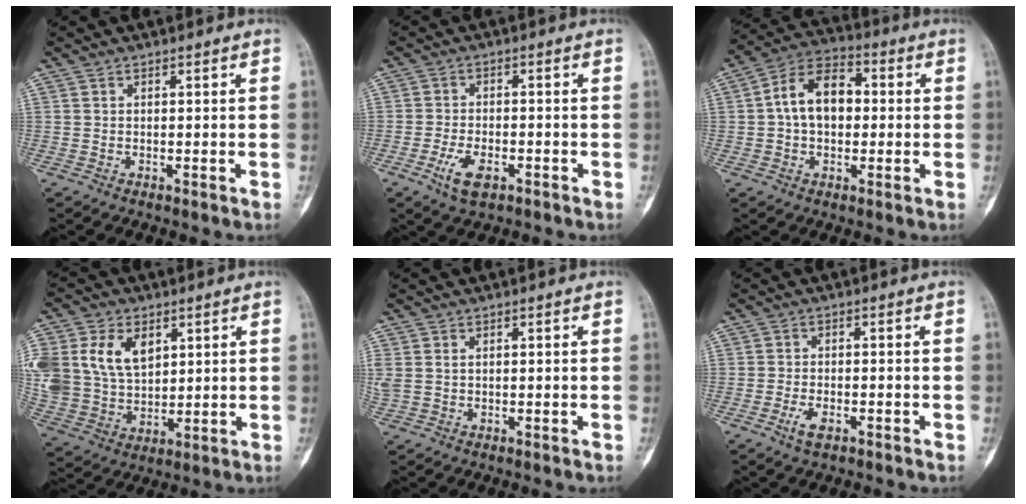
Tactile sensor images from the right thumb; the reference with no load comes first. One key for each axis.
{"total": 5.7, "fx": -2.8, "fy": 2.7, "fz": 4.2, "tx": -0.081, "ty": 0.007, "tz": -0.049}
{"total": 11.6, "fx": 0.7, "fy": 7.7, "fz": 8.6, "tx": -0.138, "ty": 0.030, "tz": 0.004}
{"total": 17.9, "fx": 5.9, "fy": 12.6, "fz": 11.2, "tx": -0.239, "ty": -0.002, "tz": 0.125}
{"total": 2.6, "fx": 0.7, "fy": 1.7, "fz": 1.9, "tx": -0.065, "ty": 0.013, "tz": 0.021}
{"total": 3.0, "fx": -1.6, "fy": 1.3, "fz": 2.2, "tx": -0.046, "ty": 0.005, "tz": -0.031}